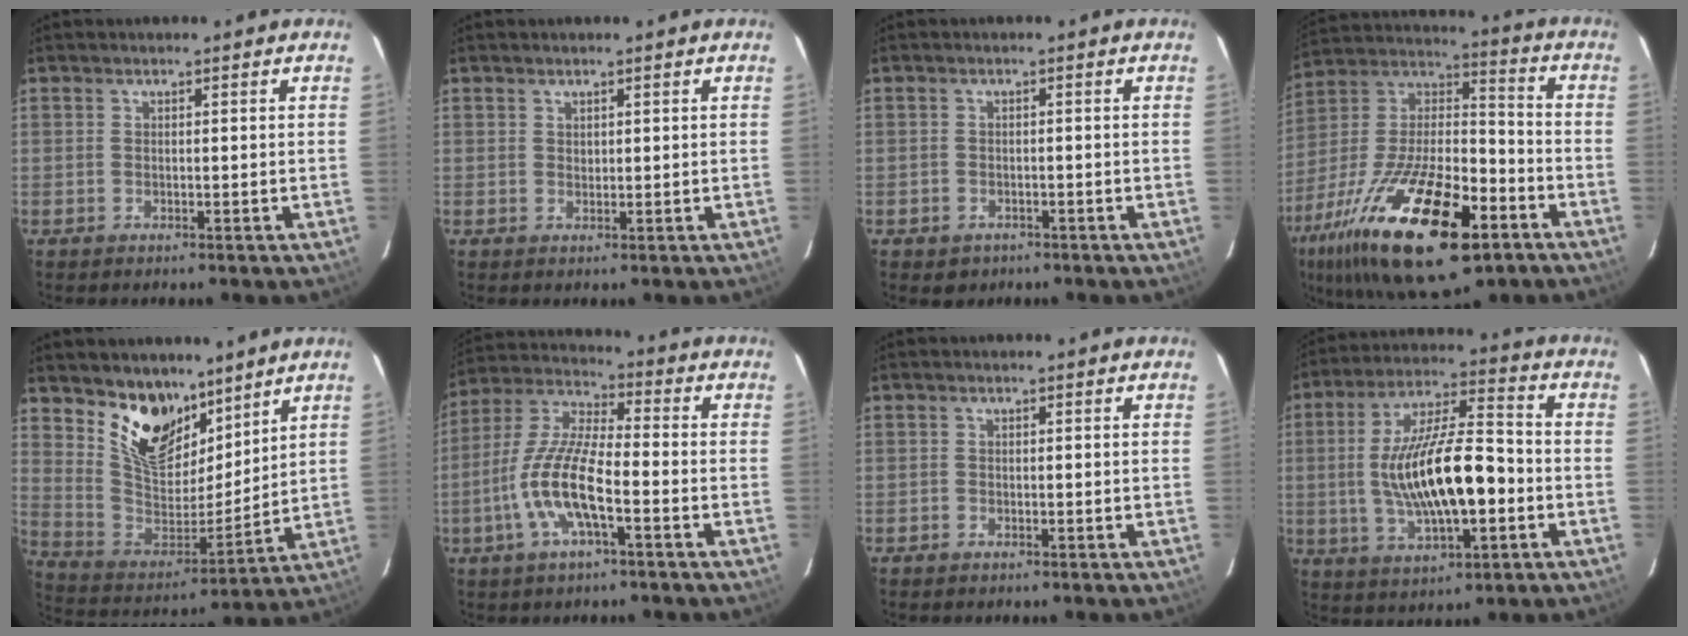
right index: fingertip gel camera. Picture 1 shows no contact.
{"total": 0.9, "force": [0.6, 0.6, 0.1], "torque": [0.000, 0.003, 0.010]}
{"total": 2.9, "force": [-1.6, 2.3, 0.7], "torque": [-0.022, 0.002, -0.017]}
{"total": 30.5, "force": [-15.8, 11.8, 23.3], "torque": [-0.441, -0.032, -0.266]}
{"total": 15.5, "force": [10.6, 8.1, 7.8], "torque": [-0.159, -0.015, 0.202]}
{"total": 12.7, "force": [-4.8, 3.3, 11.4], "torque": [-0.241, -0.003, -0.093]}
{"total": 0.7, "force": [-0.6, 0.4, 0.1], "torque": [-0.004, 0.002, -0.010]}
{"total": 17.8, "force": [-2.8, 6.0, 16.5], "torque": [-0.308, 0.009, -0.041]}